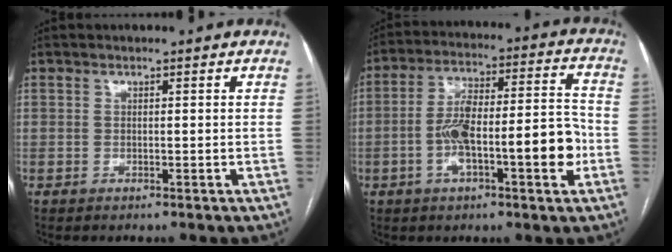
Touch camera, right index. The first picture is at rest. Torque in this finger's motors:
{"motor_torque": [1.74, -0.40, 0.78, 0.21]}